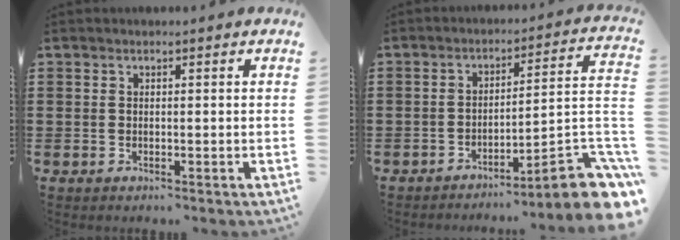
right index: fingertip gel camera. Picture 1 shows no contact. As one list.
[{"total": 8.4, "force": [-5.6, 0.7, 6.2], "torque": [-0.089, -0.010, -0.109]}]